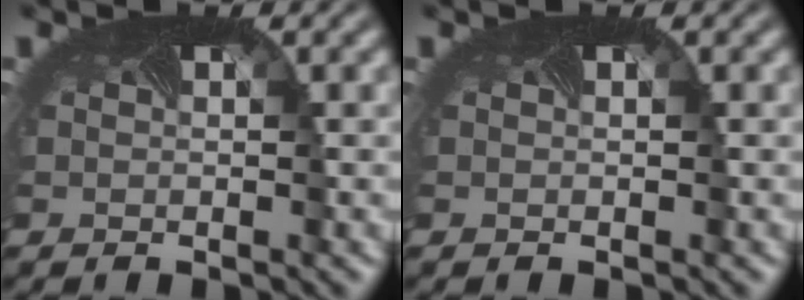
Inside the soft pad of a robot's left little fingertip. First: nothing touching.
{"total": 0.0}